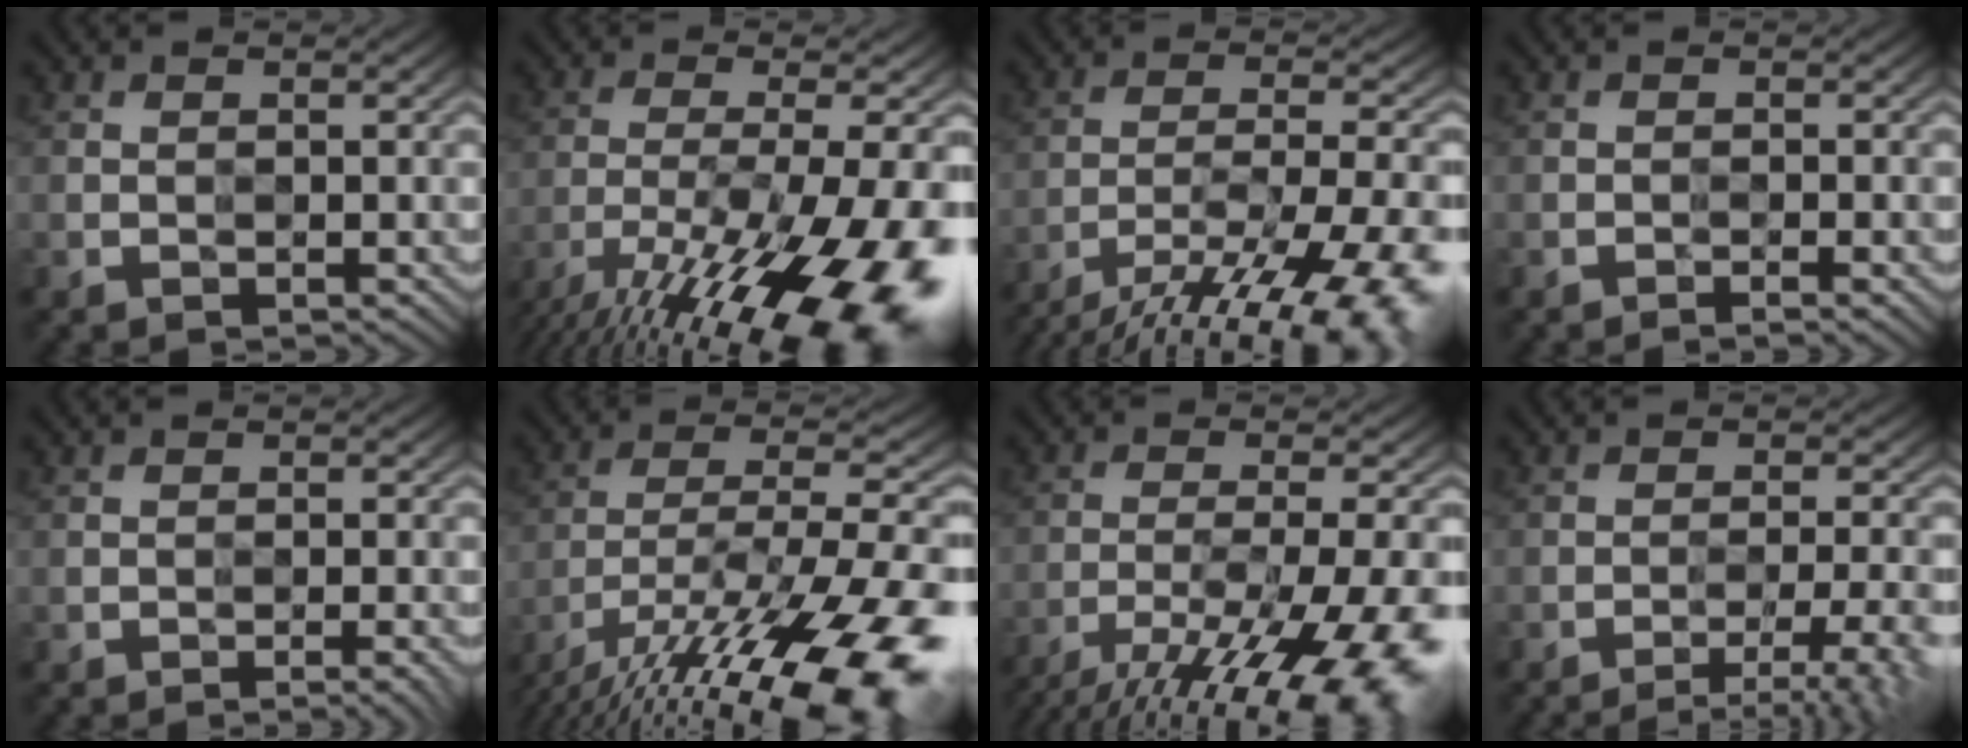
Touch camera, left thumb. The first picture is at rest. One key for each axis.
{"total": 18.2, "fx": -11.5, "fy": 4.4, "fz": 13.4, "tx": -0.242, "ty": -0.036, "tz": -0.184}
{"total": 17.7, "fx": -13.7, "fy": 4.5, "fz": 10.2, "tx": -0.156, "ty": -0.016, "tz": -0.196}
{"total": 1.4, "fx": -0.8, "fy": 0.1, "fz": 1.1, "tx": -0.016, "ty": 0.003, "tz": -0.017}
{"total": 1.8, "fx": -1.0, "fy": 0.3, "fz": 1.5, "tx": -0.017, "ty": 0.004, "tz": -0.017}
{"total": 19.7, "fx": -13.0, "fy": 5.7, "fz": 13.6, "tx": -0.230, "ty": -0.023, "tz": -0.209}
{"total": 15.6, "fx": -10.6, "fy": 3.4, "fz": 11.0, "tx": -0.190, "ty": -0.029, "tz": -0.158}
{"total": 6.7, "fx": -4.2, "fy": 1.2, "fz": 5.1, "tx": -0.077, "ty": 0.009, "tz": -0.062}